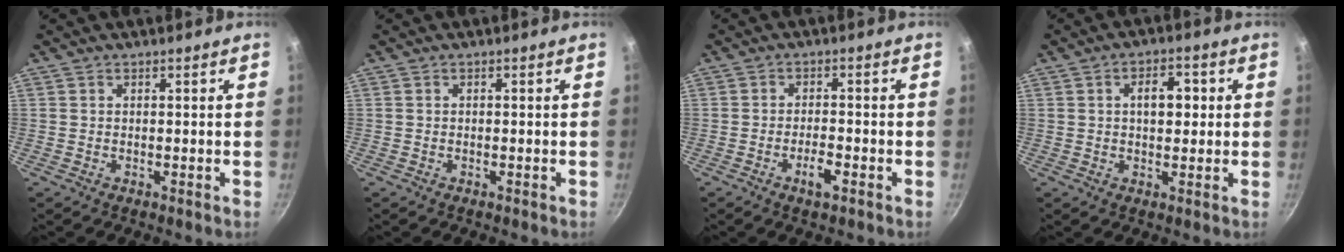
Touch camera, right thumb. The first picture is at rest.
{"total": 0.0}
{"total": 3.6, "force": [-1.9, 1.2, 2.9], "torque": [-0.045, 0.014, -0.033]}
{"total": 5.9, "force": [0.9, 3.4, 4.7], "torque": [-0.046, 0.007, 0.009]}